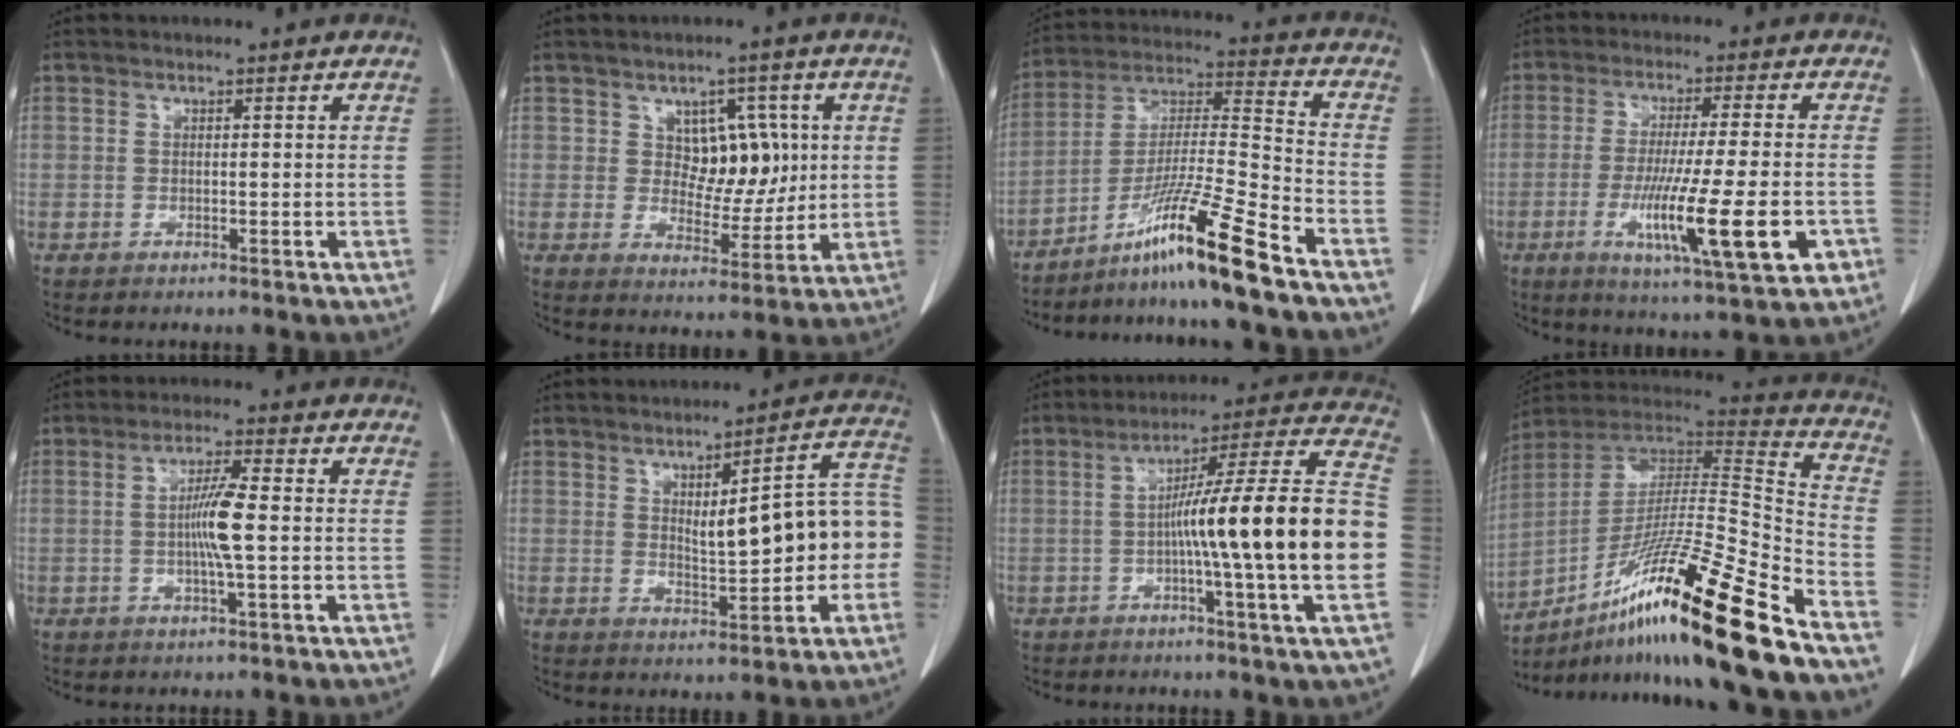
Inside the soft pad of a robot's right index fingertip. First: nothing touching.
{"total": 6.6, "force": [1.8, 4.6, 4.4], "torque": [-0.053, 0.009, 0.035]}
{"total": 14.6, "force": [-10.3, -2.1, 10.1], "torque": [-0.190, -0.010, -0.183]}
{"total": 14.4, "force": [-4.6, 0.7, 13.6], "torque": [-0.225, -0.032, -0.070]}
{"total": 5.6, "force": [-0.4, -0.1, 5.6], "torque": [-0.107, -0.002, -0.010]}
{"total": 11.6, "force": [-0.2, 2.9, 11.2], "torque": [-0.143, 0.034, 0.005]}
{"total": 21.2, "force": [-2.6, -0.8, 21.0], "torque": [-0.261, 0.026, -0.049]}
{"total": 26.3, "force": [-16.9, 0.0, 20.2], "torque": [-0.319, -0.024, -0.303]}